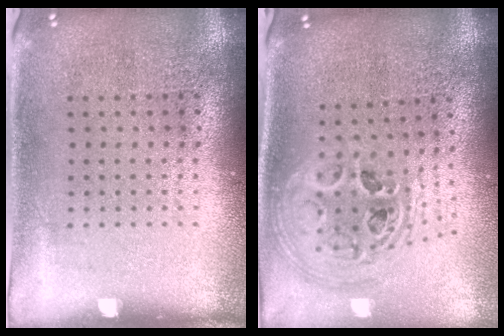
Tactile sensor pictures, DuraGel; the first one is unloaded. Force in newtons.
{"total": 2.5, "press": 1.8, "slide": 1.7}